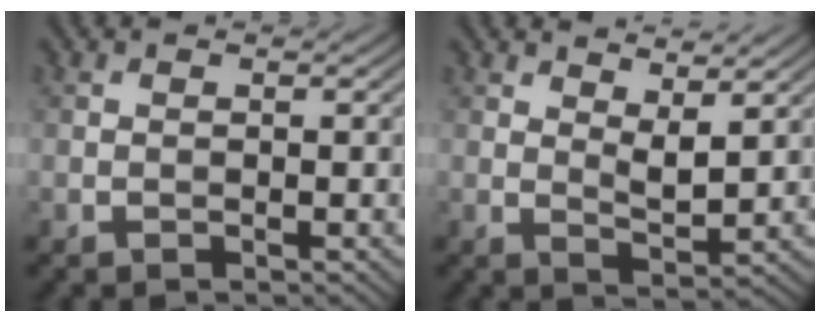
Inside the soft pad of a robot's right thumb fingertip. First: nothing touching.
{"total": 4.1, "force": [2.7, 1.3, 2.8], "torque": [-0.053, -0.007, 0.050]}